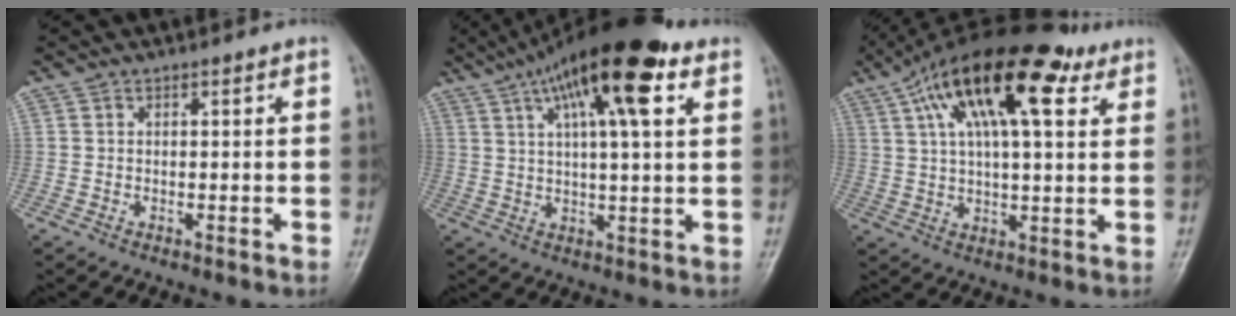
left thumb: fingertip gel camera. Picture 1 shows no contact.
{"total": 17.9, "force": [8.7, 4.9, 14.9], "torque": [-0.235, 0.005, 0.139]}
{"total": 20.8, "force": [9.9, 7.8, 16.6], "torque": [-0.266, 0.008, 0.163]}